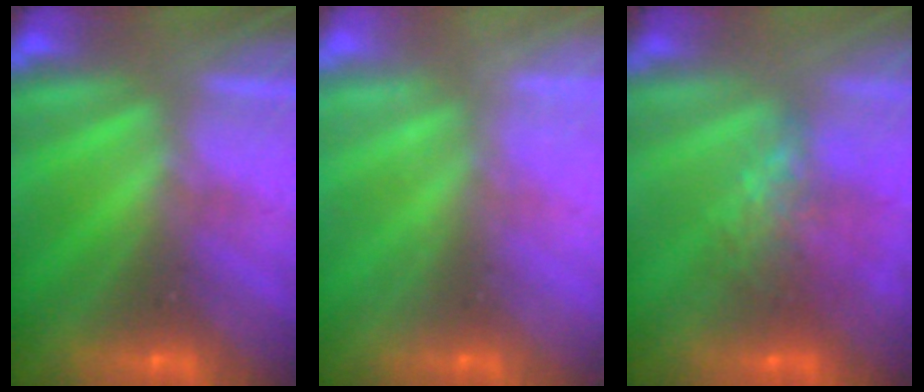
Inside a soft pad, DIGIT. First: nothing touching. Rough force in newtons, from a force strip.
{"total": 2.2}
{"total": 7.5}